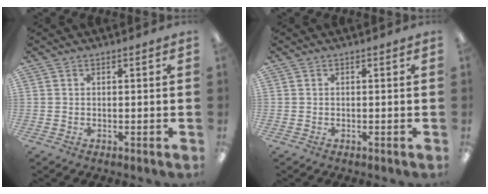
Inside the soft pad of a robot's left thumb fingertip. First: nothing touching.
{"total": 0.0}